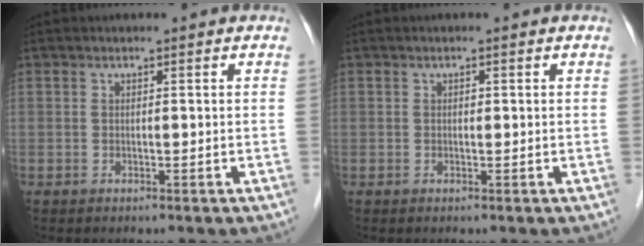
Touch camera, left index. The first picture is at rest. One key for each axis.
{"total": 0.0}